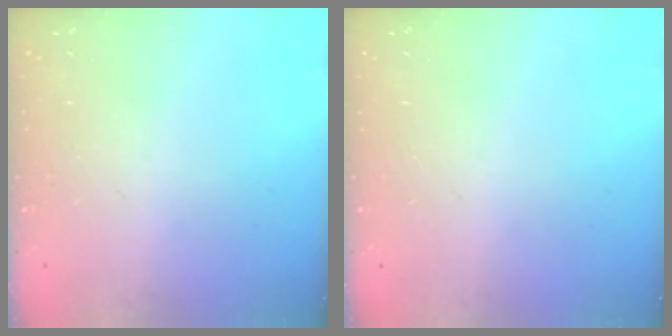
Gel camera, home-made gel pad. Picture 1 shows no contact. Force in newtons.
{"total": 0.0}